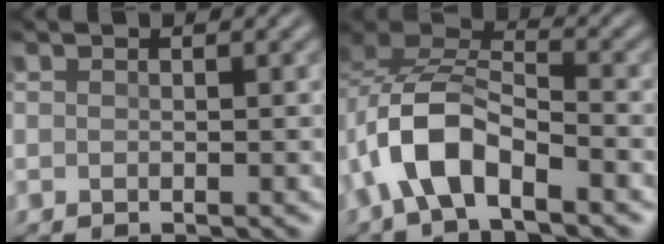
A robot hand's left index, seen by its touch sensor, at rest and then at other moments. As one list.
[{"total": 6.3, "force": [-3.1, 2.7, 4.8], "torque": [-0.091, 0.011, -0.063]}]